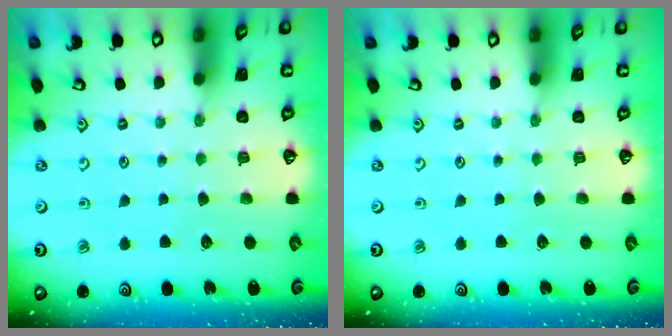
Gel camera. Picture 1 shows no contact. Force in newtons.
{"total": 0.0}